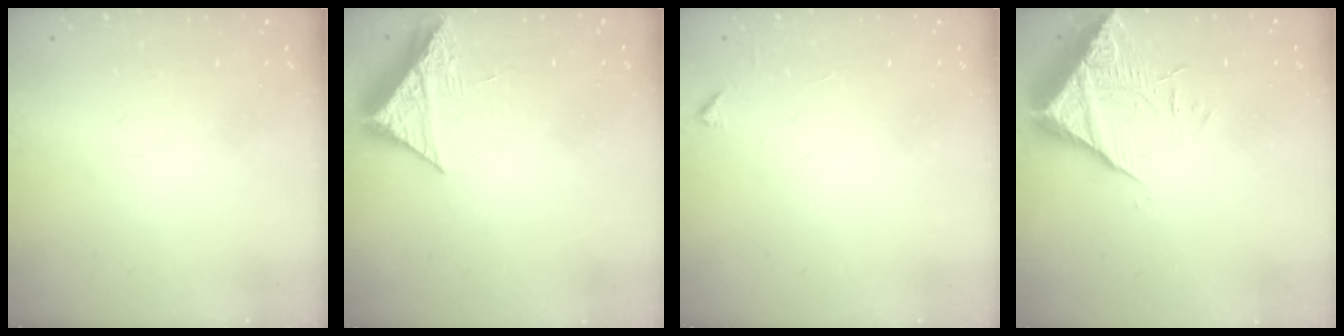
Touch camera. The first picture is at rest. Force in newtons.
{"total": 7.6, "press": 7.6, "slide": 0.4}
{"total": 2.1, "press": 2.1, "slide": 0.3}
{"total": 10.5, "press": 10.4, "slide": 1.0}